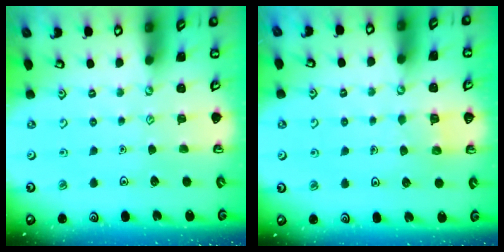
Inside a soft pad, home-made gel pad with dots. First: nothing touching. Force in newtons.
{"total": 4.1, "press": 4.1, "slide": 0.3}